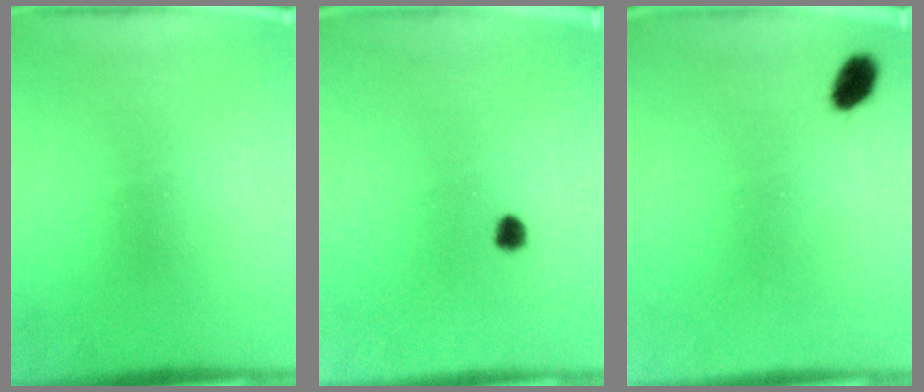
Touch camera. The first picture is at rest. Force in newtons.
{"total": 2.3}
{"total": 3.6}